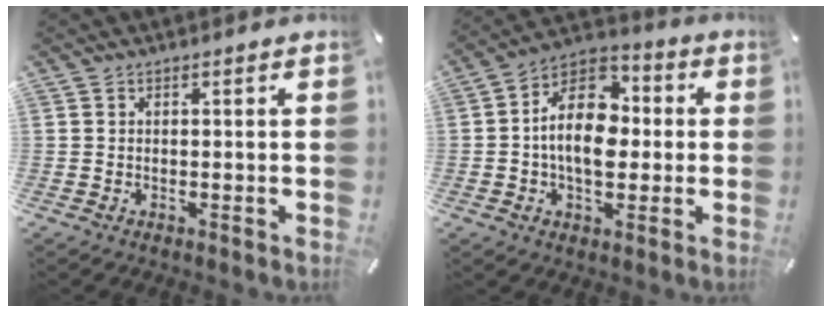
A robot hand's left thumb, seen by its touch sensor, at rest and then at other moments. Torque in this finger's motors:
{"motor_torque": [0.75, 1.28, 0.58, -0.29, 0.53]}